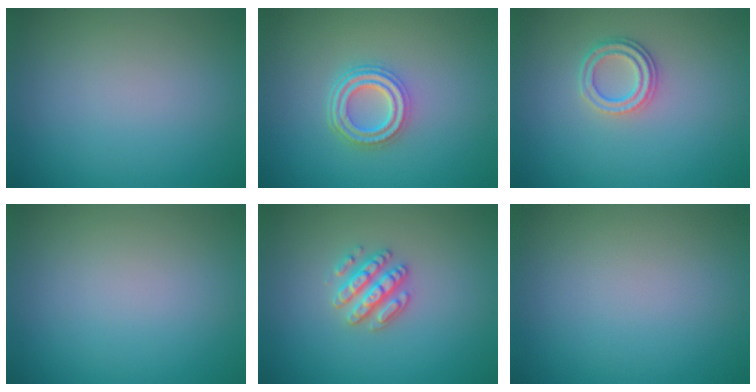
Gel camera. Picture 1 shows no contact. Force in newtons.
{"total": 3.9, "press": 3.1, "slide": 2.4}
{"total": 2.4, "press": 2.0, "slide": 1.2}
{"total": 0.0}
{"total": 2.8, "press": 2.7, "slide": 0.8}
{"total": 0.0}